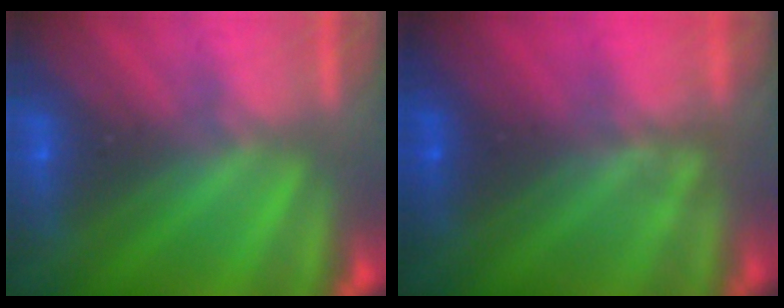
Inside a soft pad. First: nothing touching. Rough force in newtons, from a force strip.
{"total": 1.4}